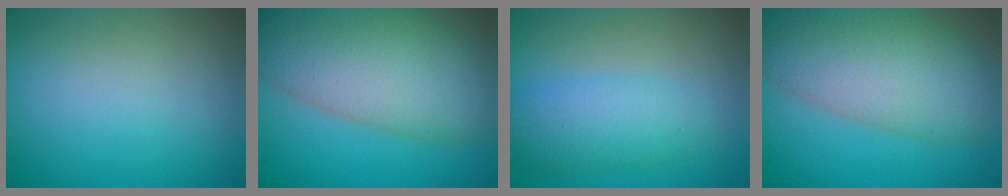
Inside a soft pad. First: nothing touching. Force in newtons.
{"total": 12.8, "press": 12.8, "slide": 0.5}
{"total": 4.4, "press": 4.3, "slide": 0.4}
{"total": 10.6, "press": 10.6, "slide": 0.3}